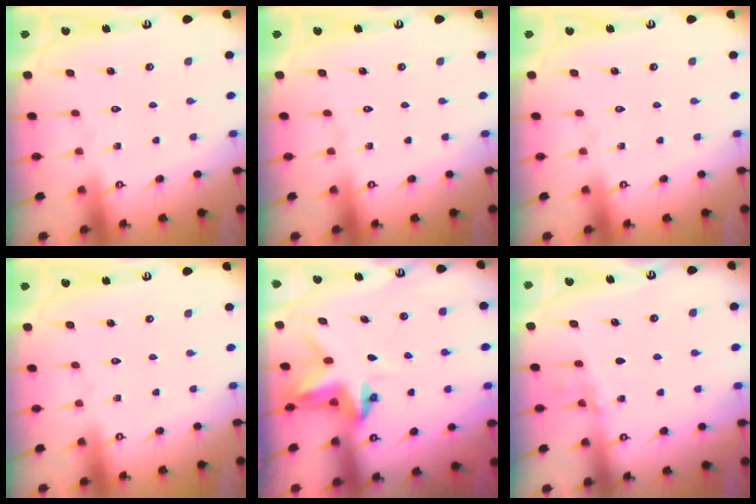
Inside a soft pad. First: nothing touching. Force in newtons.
{"total": 0.0}
{"total": 0.0}
{"total": 0.0}
{"total": 3.4, "press": 3.4, "slide": 0.2}
{"total": 5.0, "press": 4.8, "slide": 1.3}